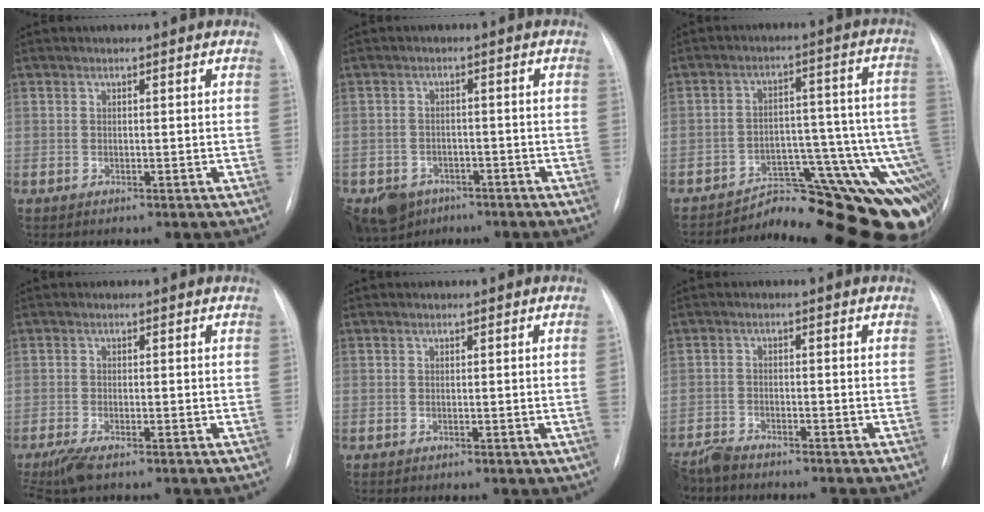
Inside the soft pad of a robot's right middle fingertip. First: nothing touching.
{"total": 7.0, "force": [-4.8, 4.9, 1.5], "torque": [-0.028, 0.005, -0.070]}
{"total": 18.7, "force": [-14.3, 4.5, 11.2], "torque": [-0.027, 0.048, -0.171]}
{"total": 4.5, "force": [-3.3, 0.9, 2.9], "torque": [-0.063, -0.014, -0.057]}
{"total": 0.8, "force": [-0.2, -0.2, 0.8], "torque": [-0.012, 0.001, -0.002]}
{"total": 5.8, "force": [-5.6, 0.8, 1.4], "torque": [-0.019, -0.017, -0.097]}